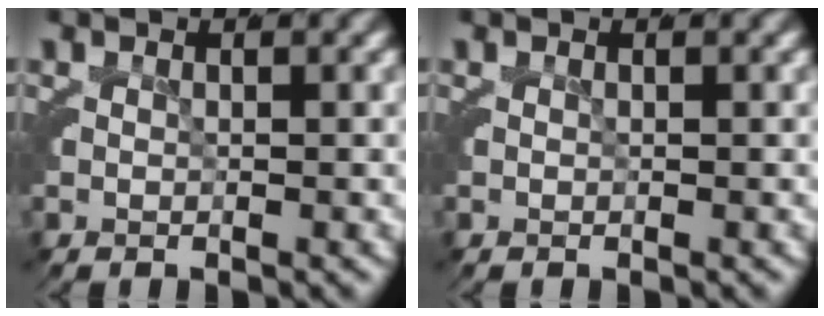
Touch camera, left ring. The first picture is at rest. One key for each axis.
{"total": 0.0}